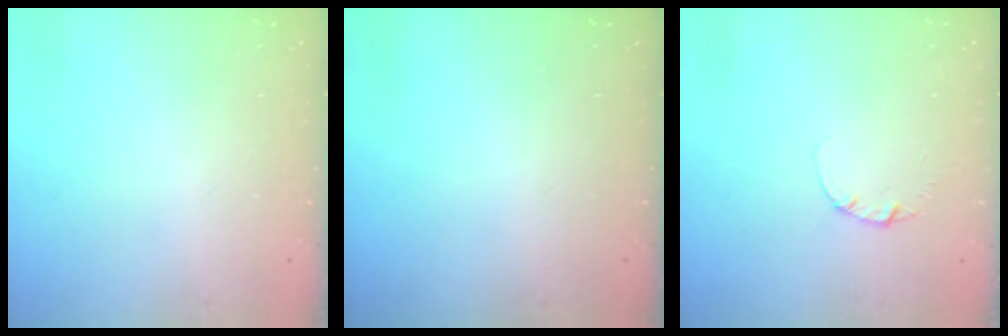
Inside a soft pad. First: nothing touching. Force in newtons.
{"total": 0.0}
{"total": 1.3, "press": 1.3, "slide": 0.2}